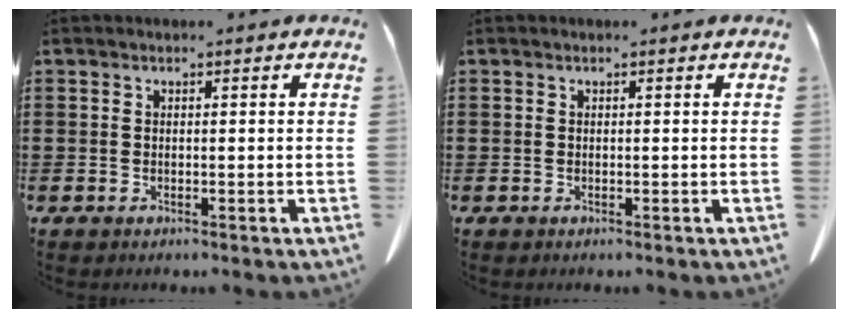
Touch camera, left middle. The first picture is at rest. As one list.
[{"total": 0.0}]